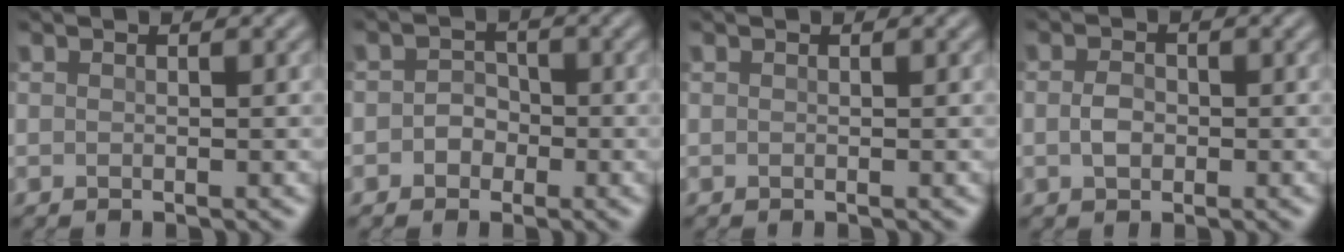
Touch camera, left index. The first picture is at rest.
{"total": 1.9, "force": [-0.6, 1.7, 0.7], "torque": [0.005, 0.003, -0.021]}
{"total": 0.0}
{"total": 1.9, "force": [-0.3, 1.4, 1.3], "torque": [-0.030, 0.001, -0.007]}